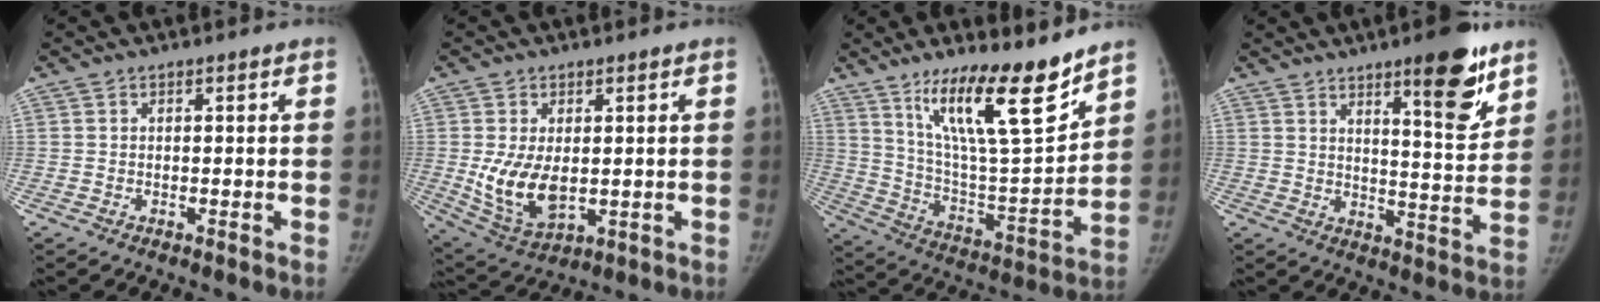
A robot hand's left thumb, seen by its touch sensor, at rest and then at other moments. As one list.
[{"total": 10.2, "force": [-0.1, 5.8, 8.4], "torque": [-0.149, -0.019, 0.017]}, {"total": 20.0, "force": [13.5, 4.1, 14.2], "torque": [-0.207, -0.084, 0.237]}, {"total": 12.6, "force": [8.0, 3.0, 9.3], "torque": [-0.105, -0.056, 0.116]}]